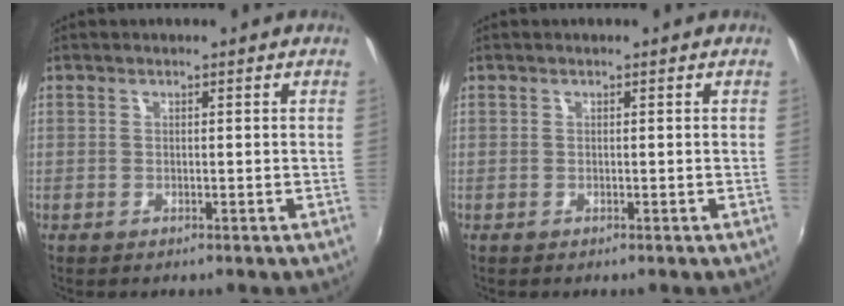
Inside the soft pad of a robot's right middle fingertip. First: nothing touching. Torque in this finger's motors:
{"motor_torque": [0.08, -0.02, 0.11, 0.01]}